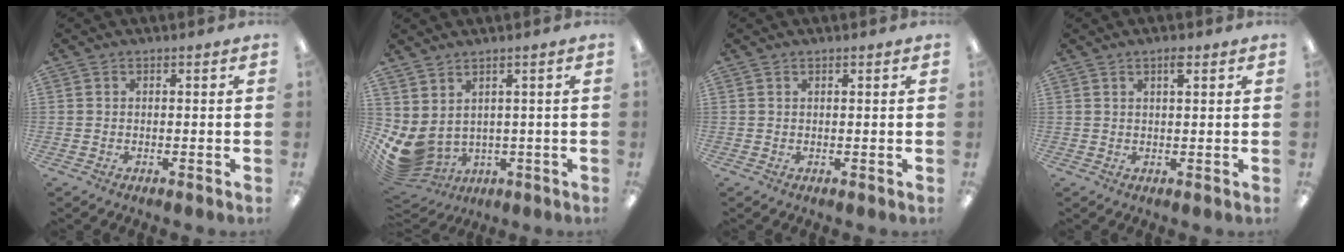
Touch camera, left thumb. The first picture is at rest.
{"total": 6.2, "force": [0.3, 4.6, 4.1], "torque": [-0.117, -0.026, 0.011]}
{"total": 0.5, "force": [0.4, 0.2, 0.3], "torque": [-0.006, 0.003, 0.007]}
{"total": 2.4, "force": [1.6, 0.6, 1.7], "torque": [-0.030, -0.001, 0.026]}